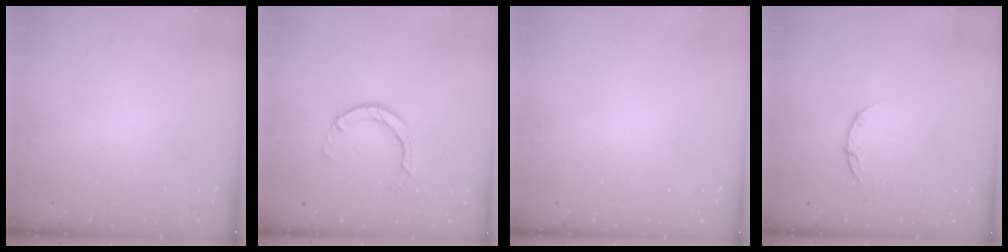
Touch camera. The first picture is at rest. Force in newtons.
{"total": 2.9, "press": 2.9, "slide": 0.5}
{"total": 2.6, "press": 2.6, "slide": 0.2}
{"total": 3.7, "press": 3.7, "slide": 0.6}